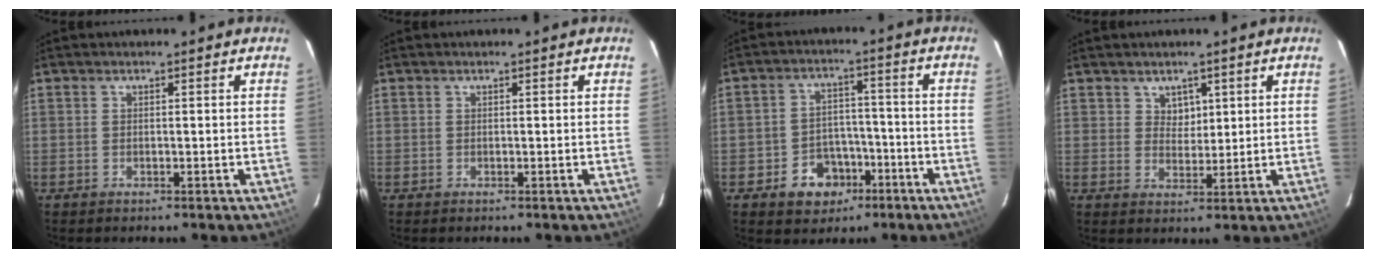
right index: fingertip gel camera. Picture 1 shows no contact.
{"total": 0.0}
{"total": 8.4, "force": [-4.4, 6.6, 2.9], "torque": [-0.077, 0.025, -0.052]}
{"total": 3.1, "force": [1.8, 2.5, 0.8], "torque": [-0.006, 0.003, 0.033]}